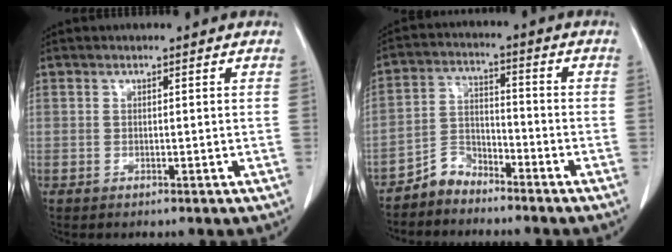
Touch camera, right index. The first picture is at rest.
{"total": 4.9, "force": [-4.3, 2.3, 0.4], "torque": [-0.006, 0.006, -0.086]}